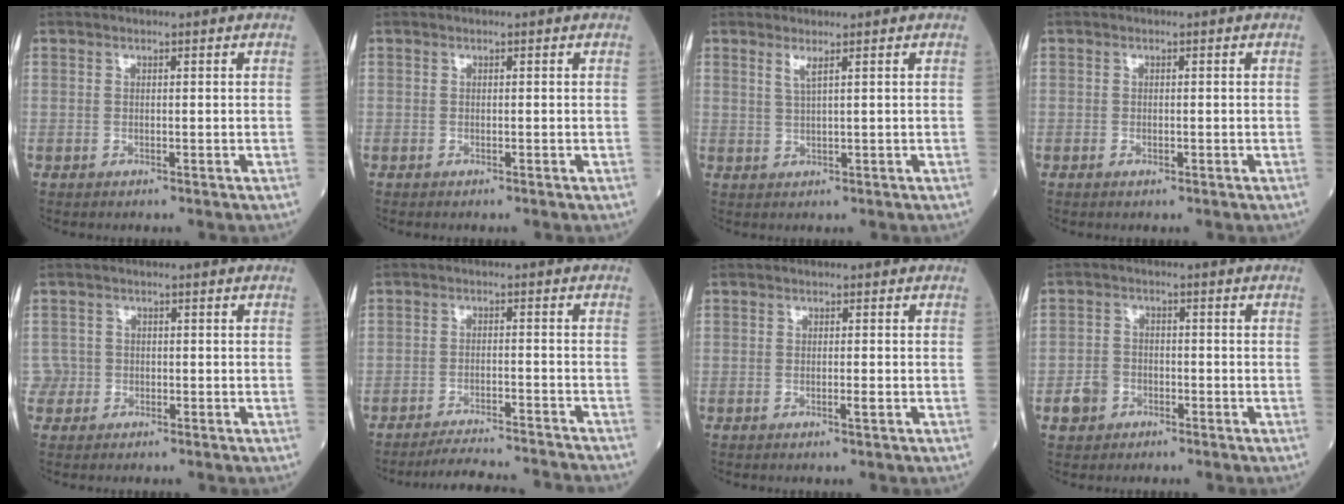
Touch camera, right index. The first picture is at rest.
{"total": 0.5, "force": [-0.4, 0.1, 0.2], "torque": [-0.001, -0.001, -0.008]}
{"total": 1.8, "force": [1.1, -0.2, 1.3], "torque": [-0.030, -0.006, 0.022]}
{"total": 0.7, "force": [-0.3, 0.4, 0.6], "torque": [-0.009, -0.001, -0.004]}
{"total": 1.9, "force": [-0.6, 1.8, -0.3], "torque": [0.016, 0.010, -0.017]}
{"total": 11.3, "force": [-11.0, 0.0, 2.5], "torque": [-0.036, -0.005, -0.153]}
{"total": 0.9, "force": [-0.4, -0.1, 0.8], "torque": [-0.020, -0.002, -0.004]}
{"total": 3.7, "force": [-2.0, 2.9, 1.2], "torque": [-0.025, 0.008, -0.035]}